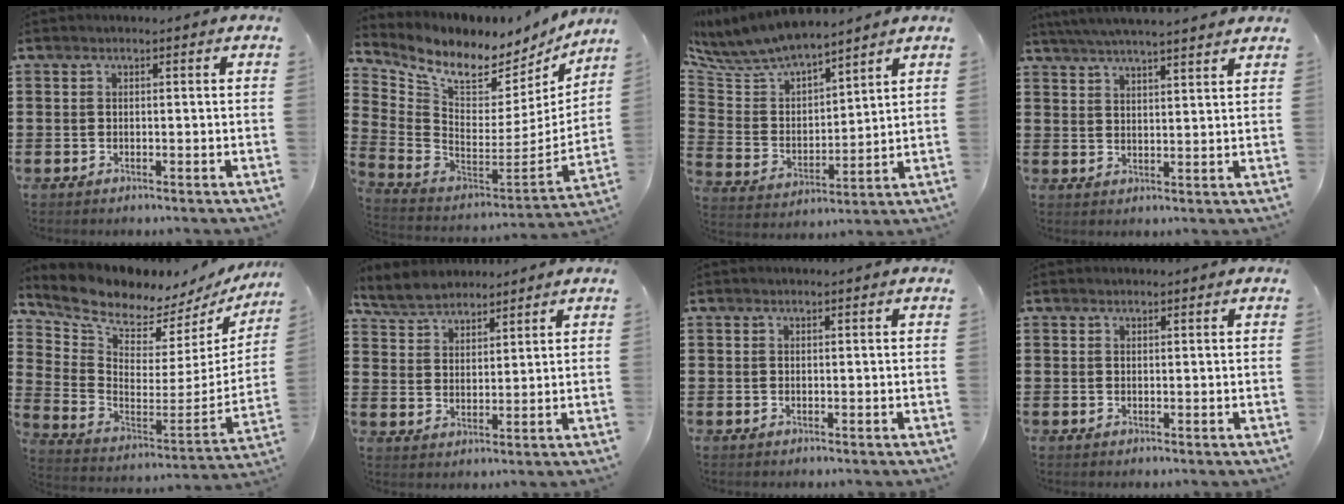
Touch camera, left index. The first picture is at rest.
{"total": 7.3, "force": [6.2, 2.6, 2.8], "torque": [-0.088, -0.060, 0.106]}
{"total": 7.4, "force": [7.1, 1.5, 1.5], "torque": [-0.069, -0.049, 0.125]}
{"total": 4.5, "force": [4.1, -0.4, 1.7], "torque": [-0.045, -0.017, 0.073]}
{"total": 6.3, "force": [6.0, 1.4, 1.4], "torque": [-0.071, -0.064, 0.100]}
{"total": 4.9, "force": [4.6, 1.6, 0.7], "torque": [-0.034, -0.006, 0.086]}
{"total": 0.0}
{"total": 0.5, "force": [0.5, 0.1, 0.2], "torque": [-0.005, 0.001, 0.010]}